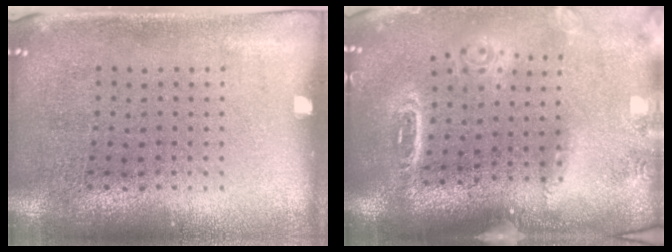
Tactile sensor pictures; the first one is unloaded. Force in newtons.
{"total": 1.8, "press": 1.7, "slide": 0.6}